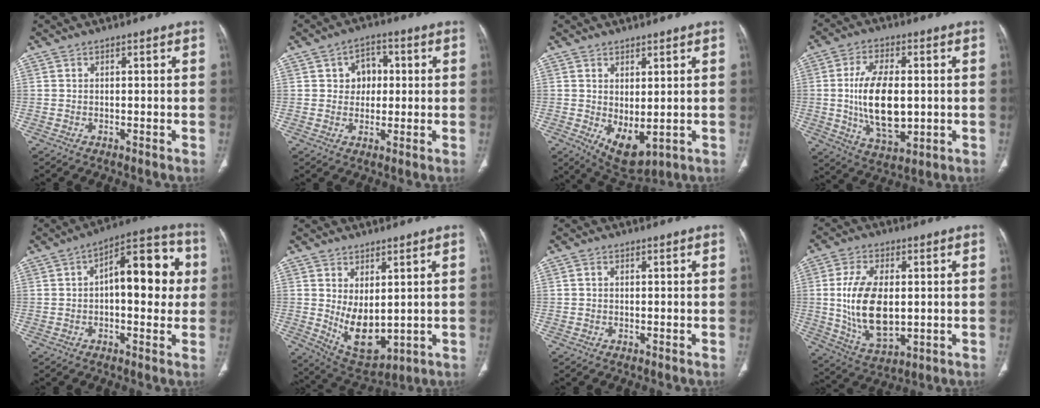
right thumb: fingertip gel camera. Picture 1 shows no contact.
{"total": 5.9, "force": [1.0, 4.8, 3.3], "torque": [-0.017, 0.006, 0.011]}
{"total": 7.0, "force": [-0.5, 3.7, 5.9], "torque": [-0.084, -0.013, 0.016]}
{"total": 14.6, "force": [-0.2, 7.5, 12.5], "torque": [-0.216, -0.011, 0.005]}
{"total": 14.9, "force": [1.5, 7.0, 13.0], "torque": [-0.143, 0.034, 0.015]}
{"total": 9.7, "force": [0.7, 5.4, 8.0], "torque": [-0.114, -0.023, 0.042]}
{"total": 0.6, "force": [0.1, 0.4, 0.3], "torque": [-0.006, 0.003, 0.000]}
{"total": 14.8, "force": [0.4, 8.0, 12.4], "torque": [-0.232, -0.014, 0.020]}